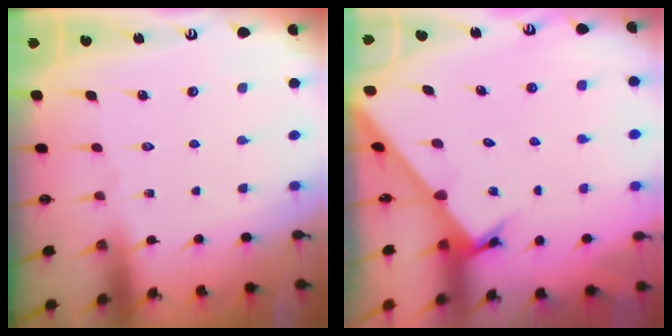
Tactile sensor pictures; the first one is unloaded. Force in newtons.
{"total": 2.8, "press": 2.8, "slide": 0.2}